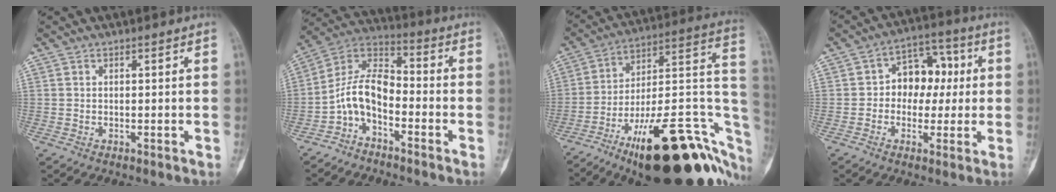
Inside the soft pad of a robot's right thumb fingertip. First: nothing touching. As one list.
[{"total": 9.3, "force": [-4.1, 5.1, 6.6], "torque": [-0.121, 0.072, -0.091]}, {"total": 34.1, "force": [-15.1, 11.5, 28.2], "torque": [-0.305, 0.076, -0.228]}, {"total": 10.1, "force": [0.6, 7.6, 6.7], "torque": [-0.050, 0.030, 0.000]}]